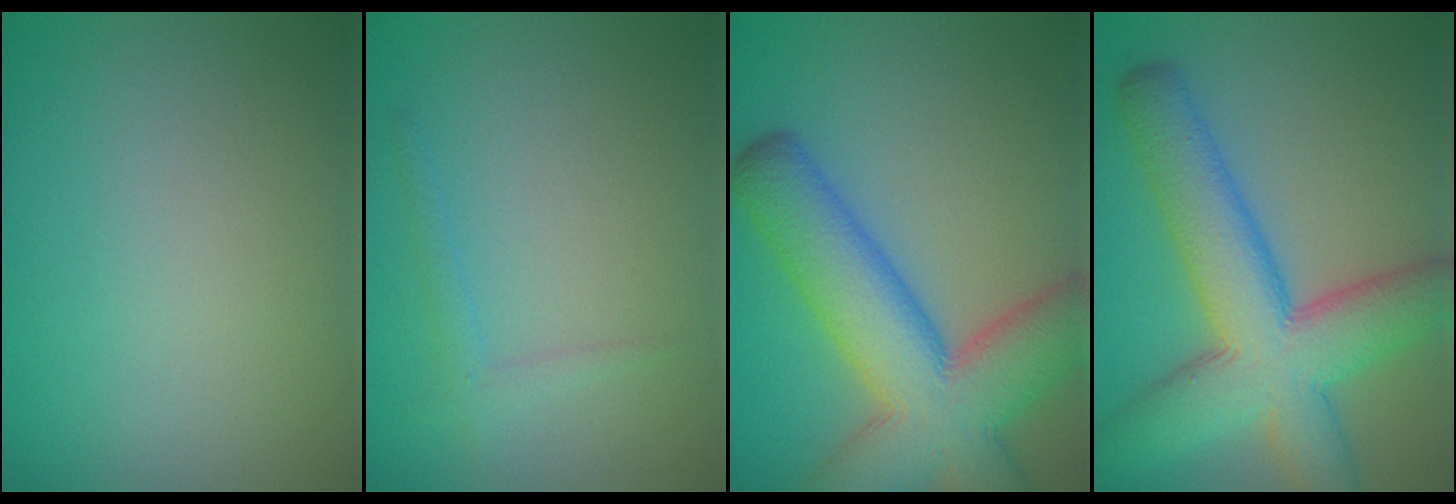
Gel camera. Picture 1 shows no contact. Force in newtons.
{"total": 1.2, "press": 1.2, "slide": 0.1}
{"total": 11.7, "press": 11.6, "slide": 0.6}
{"total": 9.9, "press": 9.9, "slide": 0.4}